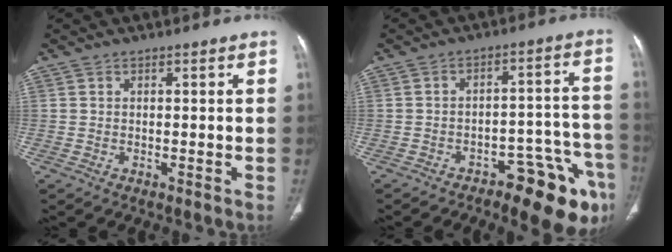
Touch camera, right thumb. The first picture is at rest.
{"total": 14.6, "force": [-9.4, 4.8, 10.0], "torque": [-0.062, 0.075, -0.126]}